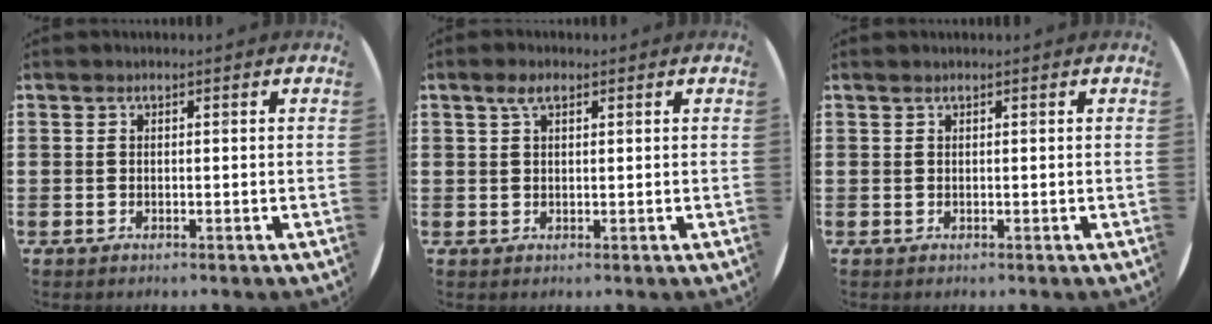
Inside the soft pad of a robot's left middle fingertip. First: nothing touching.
{"total": 2.0, "force": [1.2, 1.0, 1.2], "torque": [-0.018, 0.003, 0.021]}
{"total": 0.0}